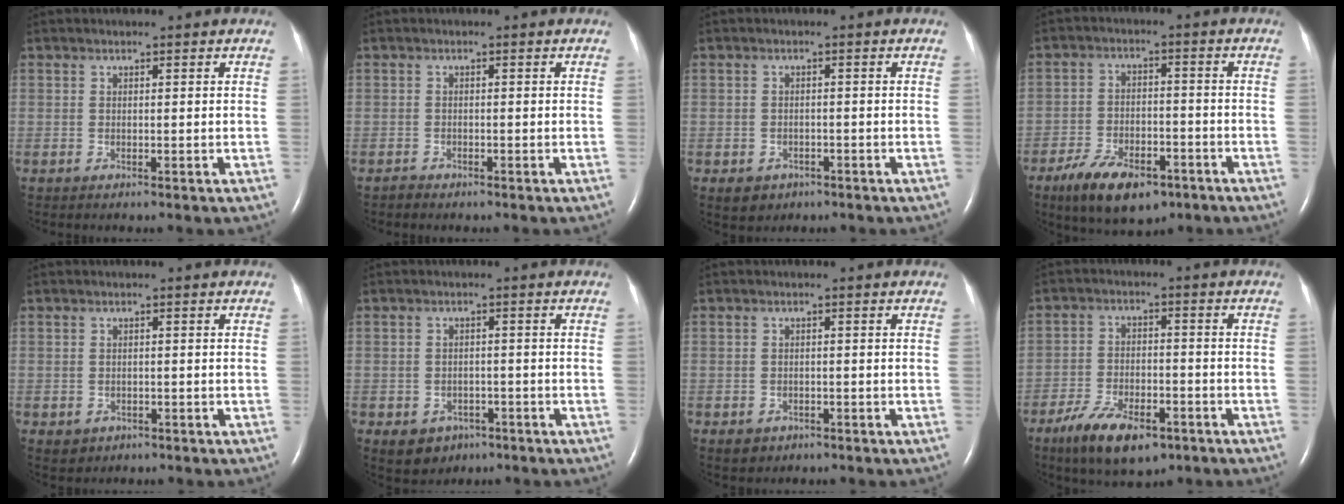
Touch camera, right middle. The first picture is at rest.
{"total": 0.8, "force": [-0.7, 0.3, -0.1], "torque": [-0.001, 0.001, -0.015]}
{"total": 3.1, "force": [-1.8, 2.5, 0.7], "torque": [-0.008, 0.006, -0.017]}
{"total": 10.7, "force": [-6.9, 4.8, 6.6], "torque": [-0.116, -0.006, -0.113]}
{"total": 0.6, "force": [-0.2, 0.5, 0.0], "torque": [-0.003, 0.003, -0.002]}
{"total": 4.6, "force": [-2.4, 3.7, 1.3], "torque": [-0.020, 0.006, -0.024]}
{"total": 2.1, "force": [-1.2, 1.7, 0.4], "torque": [-0.006, 0.005, -0.010]}
{"total": 10.3, "force": [-6.5, 4.5, 6.5], "torque": [-0.119, -0.007, -0.108]}